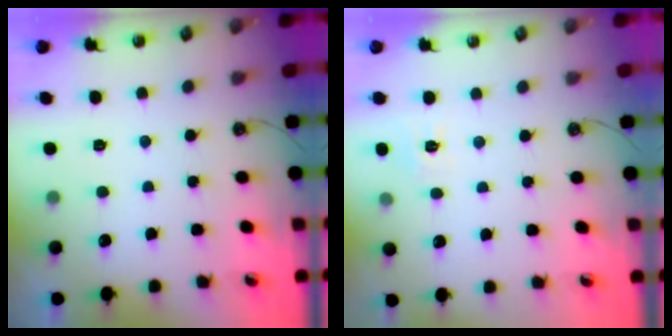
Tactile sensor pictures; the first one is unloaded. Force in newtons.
{"total": 5.1, "press": 5.1, "slide": 0.6}